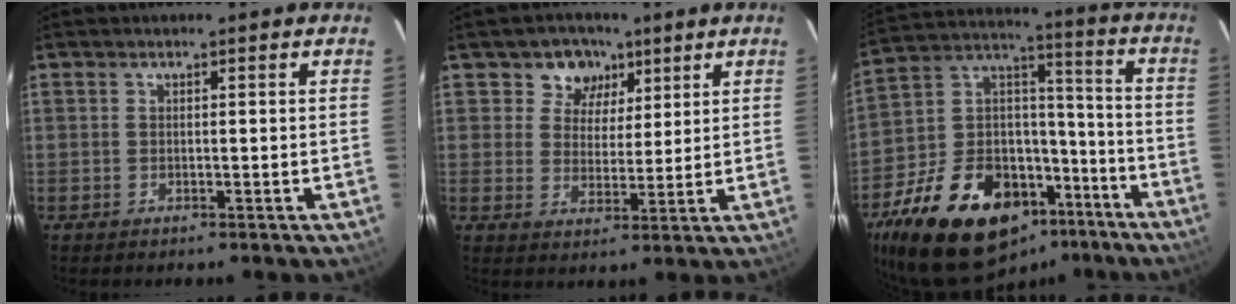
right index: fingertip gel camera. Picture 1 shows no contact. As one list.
[{"total": 6.7, "force": [3.5, 5.5, 1.2], "torque": [-0.015, 0.004, 0.056]}, {"total": 28.9, "force": [-18.2, 16.0, 15.8], "torque": [-0.324, 0.041, -0.268]}]